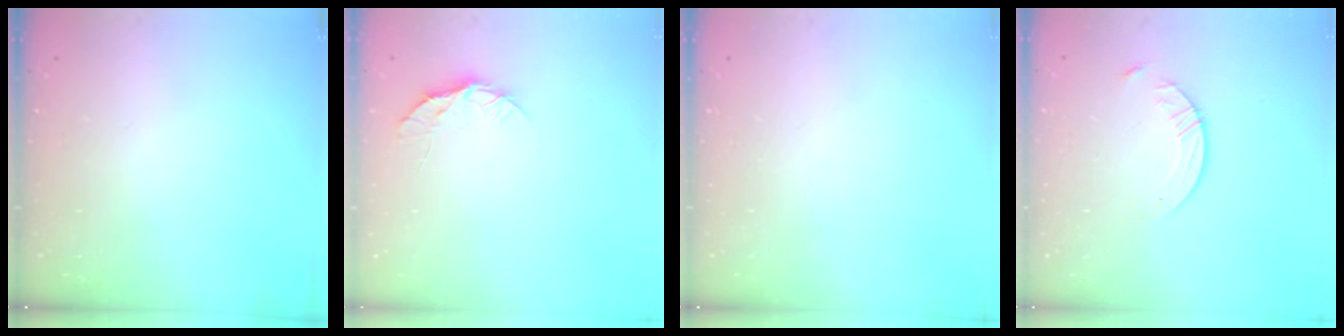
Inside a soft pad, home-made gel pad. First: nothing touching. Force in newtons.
{"total": 8.1, "press": 8.1, "slide": 0.7}
{"total": 0.0}
{"total": 5.6, "press": 5.6, "slide": 0.7}